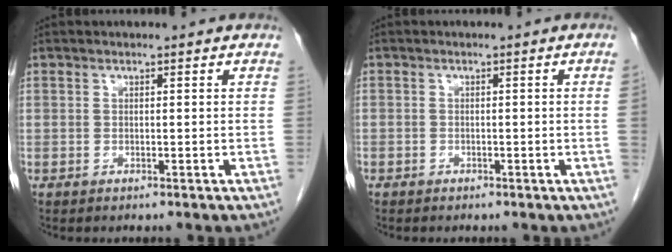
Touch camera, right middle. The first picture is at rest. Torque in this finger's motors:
{"motor_torque": [0.95, -1.19, -0.15, -0.21]}